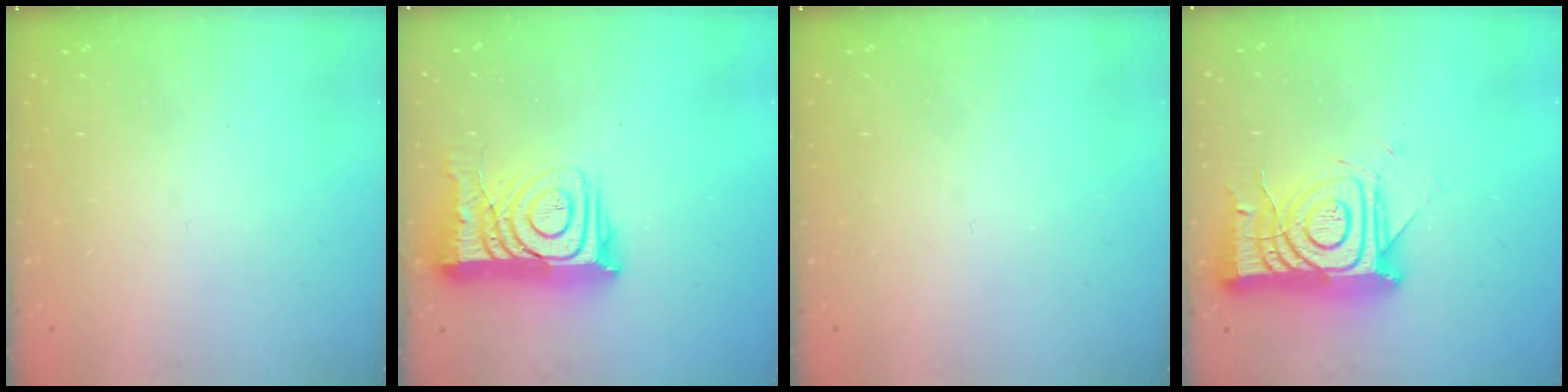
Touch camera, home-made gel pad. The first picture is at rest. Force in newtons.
{"total": 16.4, "press": 16.3, "slide": 1.6}
{"total": 0.0}
{"total": 16.3, "press": 16.3, "slide": 1.5}